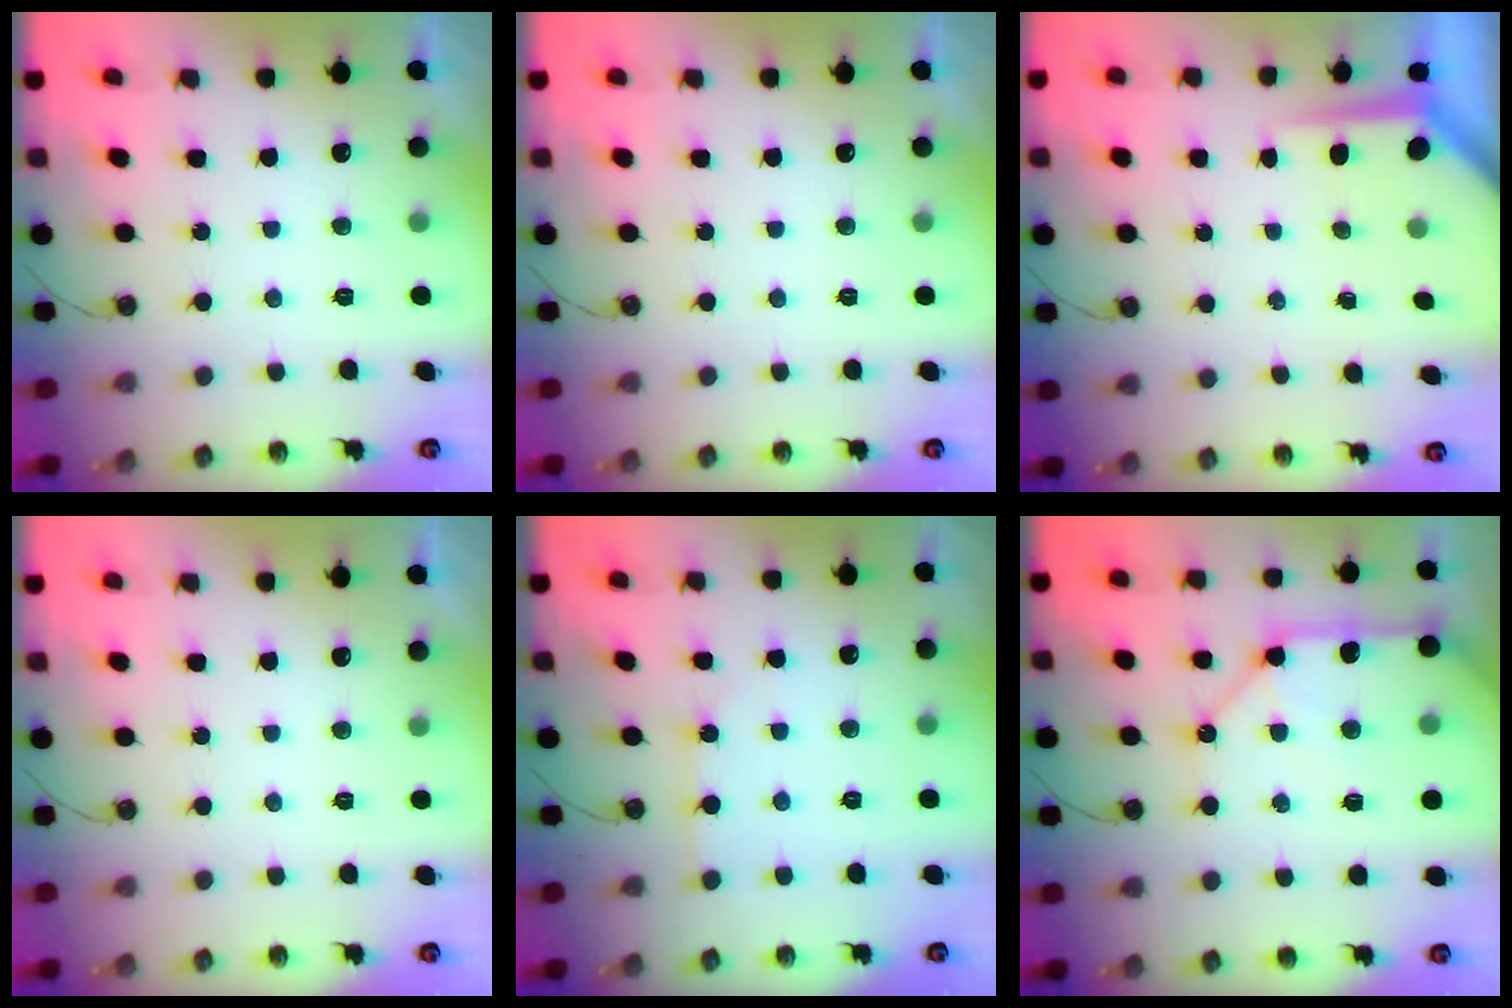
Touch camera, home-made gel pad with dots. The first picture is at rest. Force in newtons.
{"total": 0.0}
{"total": 4.0, "press": 3.9, "slide": 0.3}
{"total": 0.0}
{"total": 2.4, "press": 2.4, "slide": 0.3}
{"total": 12.9, "press": 12.8, "slide": 1.7}